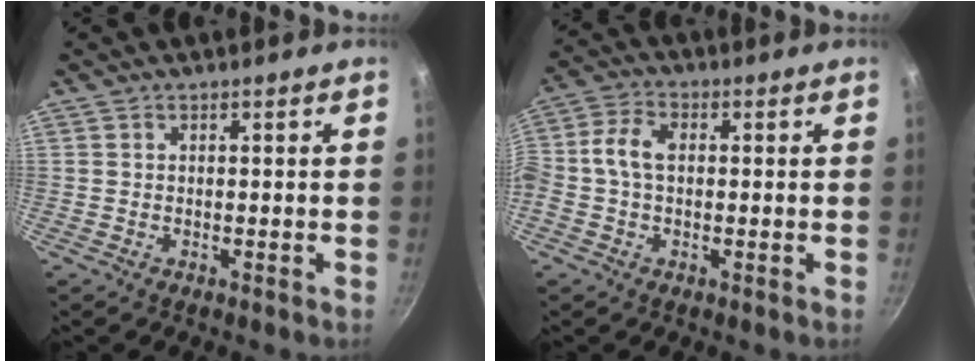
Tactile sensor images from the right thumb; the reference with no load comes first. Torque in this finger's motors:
{"motor_torque": [2.20, 2.21, 0.43, -0.32, 0.27]}